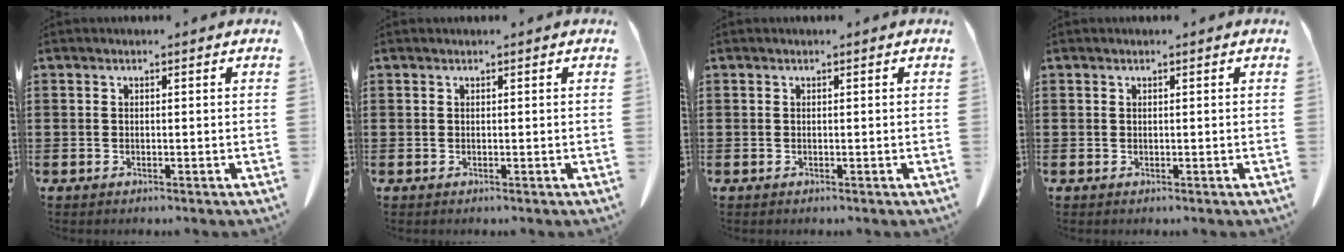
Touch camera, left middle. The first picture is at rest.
{"total": 0.0}
{"total": 0.0}
{"total": 0.0}